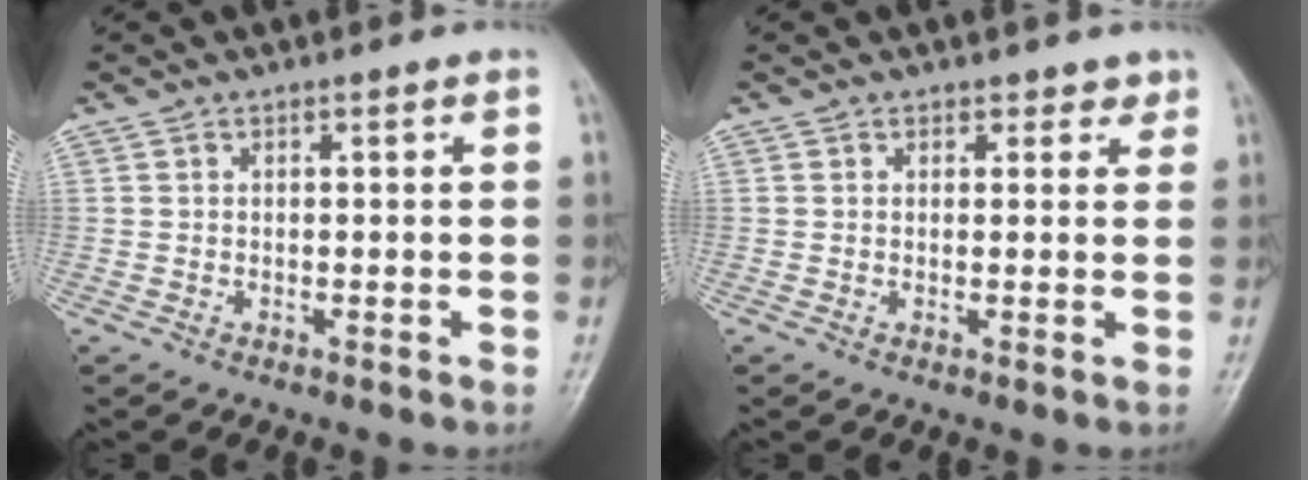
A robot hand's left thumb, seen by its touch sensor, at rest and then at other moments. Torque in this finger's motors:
{"motor_torque": [-0.04, -0.04, -0.24, -0.24, -0.05]}